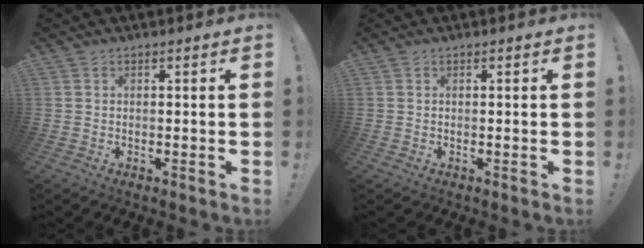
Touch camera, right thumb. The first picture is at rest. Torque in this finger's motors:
{"motor_torque": [0.24, 0.07, 0.31, -0.02, 0.00]}